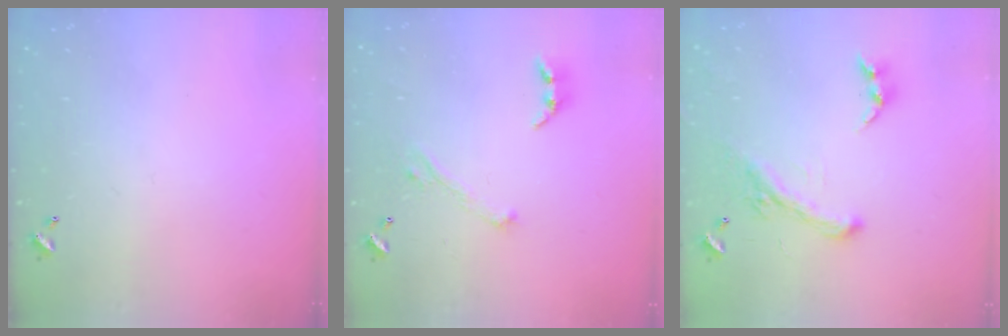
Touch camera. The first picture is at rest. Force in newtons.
{"total": 2.9, "press": 2.8, "slide": 0.8}
{"total": 2.5, "press": 2.0, "slide": 1.4}